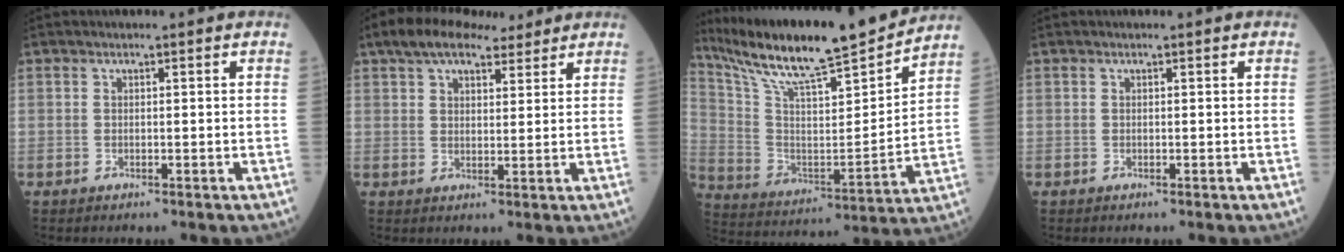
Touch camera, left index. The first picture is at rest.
{"total": 10.0, "force": [7.5, 3.8, 5.4], "torque": [-0.088, 0.039, 0.124]}
{"total": 22.2, "force": [19.6, 0.9, 10.4], "torque": [-0.194, -0.014, 0.325]}
{"total": 0.0}